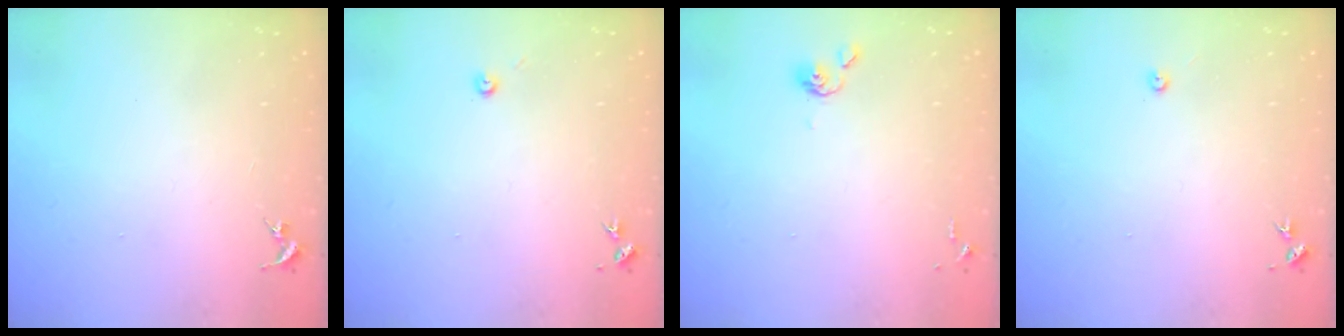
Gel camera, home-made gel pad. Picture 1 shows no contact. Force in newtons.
{"total": 2.7, "press": 2.7, "slide": 0.2}
{"total": 3.8, "press": 3.7, "slide": 0.8}
{"total": 3.0, "press": 3.0, "slide": 0.4}